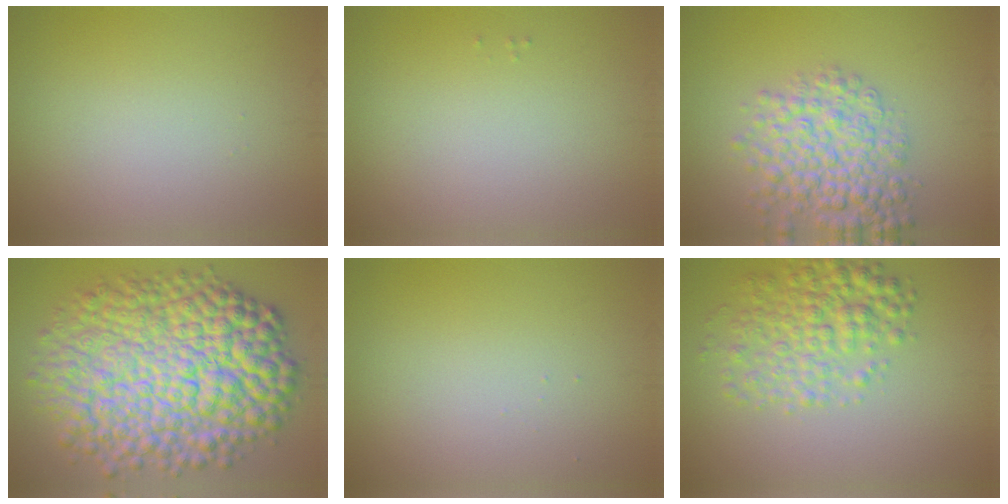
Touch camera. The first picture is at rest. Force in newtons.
{"total": 0.0}
{"total": 5.9, "press": 5.9, "slide": 0.2}
{"total": 14.5, "press": 14.5, "slide": 0.1}
{"total": 0.0}
{"total": 4.8, "press": 4.8, "slide": 0.1}